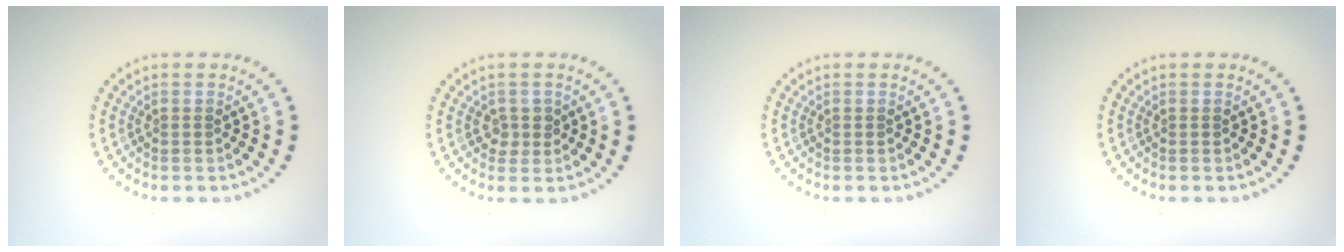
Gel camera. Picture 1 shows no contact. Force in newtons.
{"total": 1.4, "press": 1.3, "slide": 0.5}
{"total": 0.0}
{"total": 0.0}